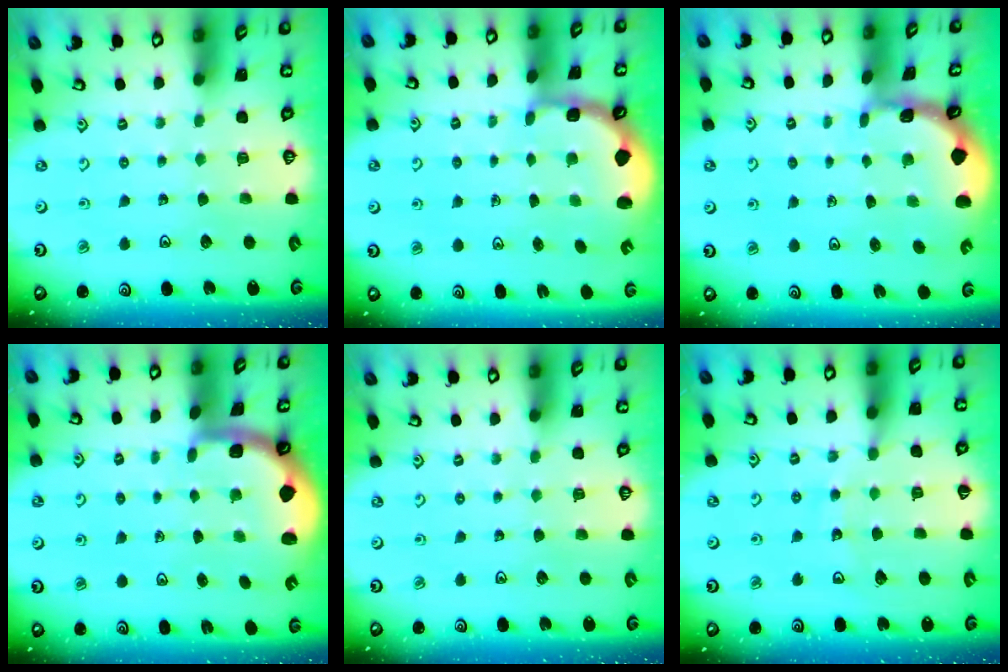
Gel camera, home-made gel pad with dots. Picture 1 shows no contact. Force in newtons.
{"total": 2.2, "press": 1.9, "slide": 1.1}
{"total": 1.1, "press": 1.1, "slide": 0.2}
{"total": 1.5, "press": 1.5, "slide": 0.3}
{"total": 0.0}
{"total": 9.9, "press": 9.8, "slide": 1.2}